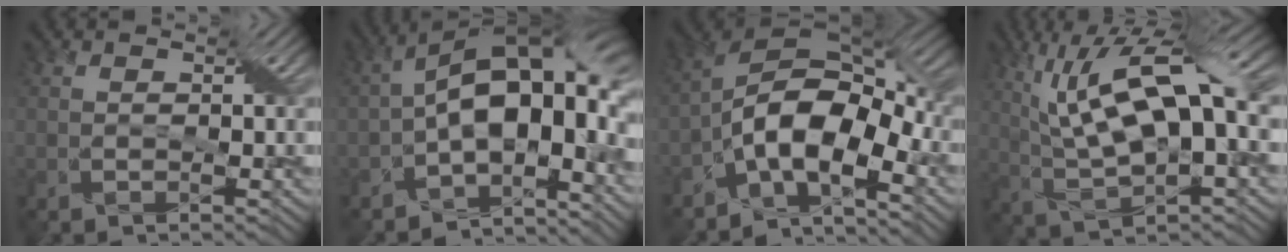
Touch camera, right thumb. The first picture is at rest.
{"total": 15.2, "force": [-2.4, 7.8, 12.8], "torque": [-0.191, 0.002, -0.045]}
{"total": 12.7, "force": [-5.4, 5.9, 9.9], "torque": [-0.177, -0.009, -0.115]}
{"total": 13.8, "force": [4.1, 4.6, 12.3], "torque": [-0.239, 0.014, 0.065]}